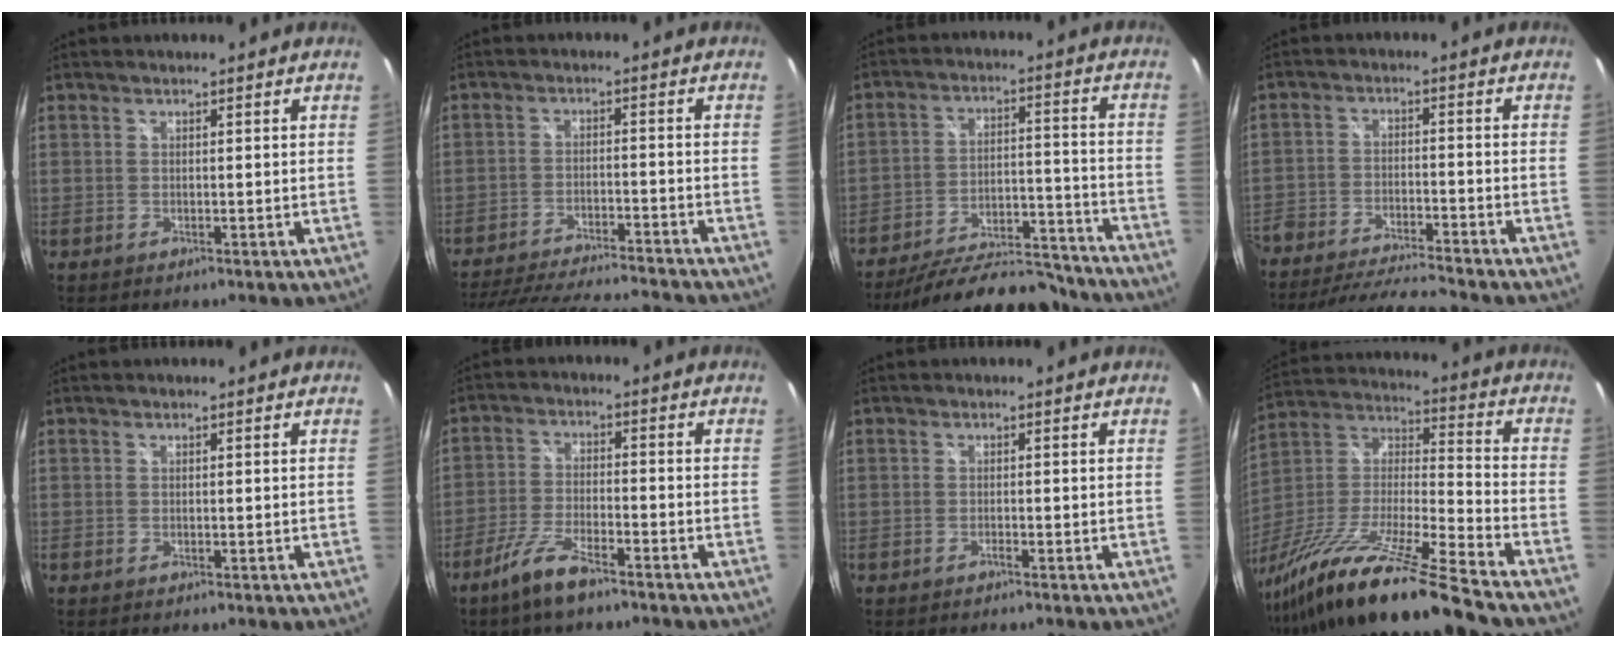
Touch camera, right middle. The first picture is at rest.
{"total": 21.0, "force": [-18.6, 3.3, 9.1], "torque": [-0.179, -0.029, -0.275]}
{"total": 19.5, "force": [-17.5, 5.1, 6.9], "torque": [-0.121, 0.015, -0.234]}
{"total": 15.2, "force": [-13.2, 2.9, 6.9], "torque": [-0.157, -0.023, -0.222]}
{"total": 0.0}
{"total": 7.6, "force": [-5.7, 1.7, 4.8], "torque": [-0.112, -0.008, -0.108]}
{"total": 0.5, "force": [-0.5, 0.0, 0.2], "torque": [0.000, -0.001, -0.011]}
{"total": 24.9, "force": [-18.8, 0.5, 16.4], "torque": [-0.290, -0.039, -0.336]}